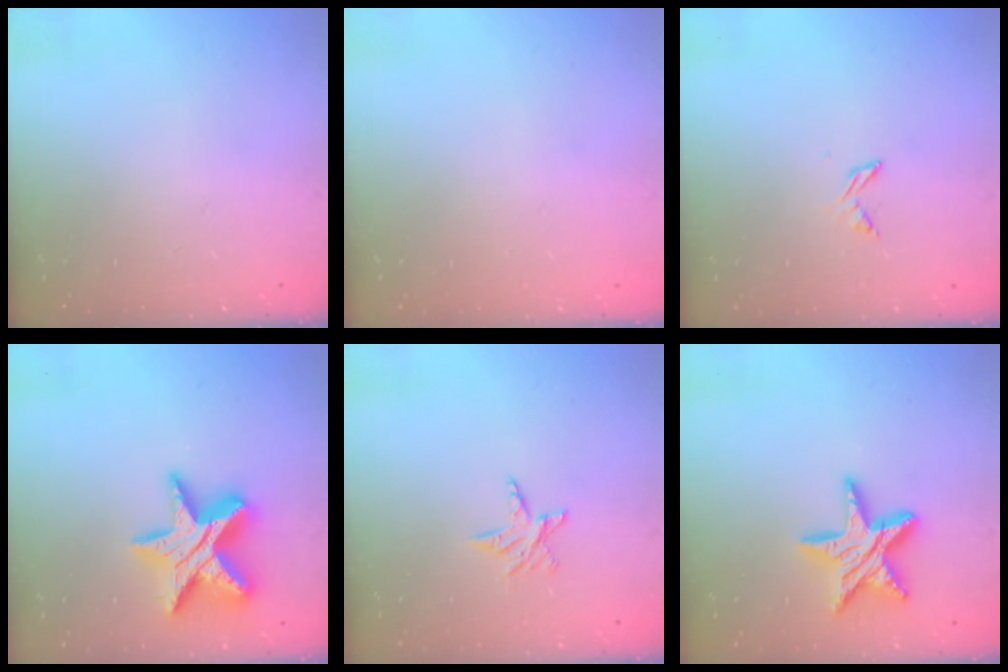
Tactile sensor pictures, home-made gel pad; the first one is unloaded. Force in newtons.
{"total": 0.0}
{"total": 4.3, "press": 4.3, "slide": 0.5}
{"total": 17.3, "press": 17.3, "slide": 1.2}
{"total": 4.0, "press": 4.0, "slide": 0.5}
{"total": 13.3, "press": 13.3, "slide": 0.6}